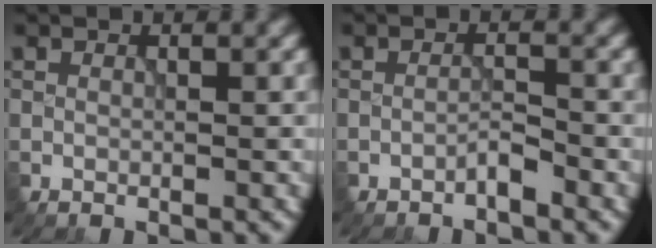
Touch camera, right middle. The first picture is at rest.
{"total": 1.2, "force": [-1.0, 0.1, 0.7], "torque": [-0.012, 0.006, -0.019]}